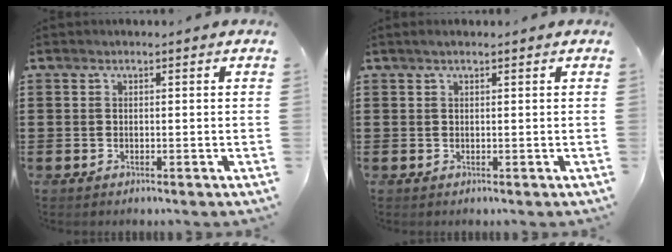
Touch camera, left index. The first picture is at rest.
{"total": 0.8, "force": [0.5, 0.0, 0.6], "torque": [-0.012, 0.003, 0.009]}